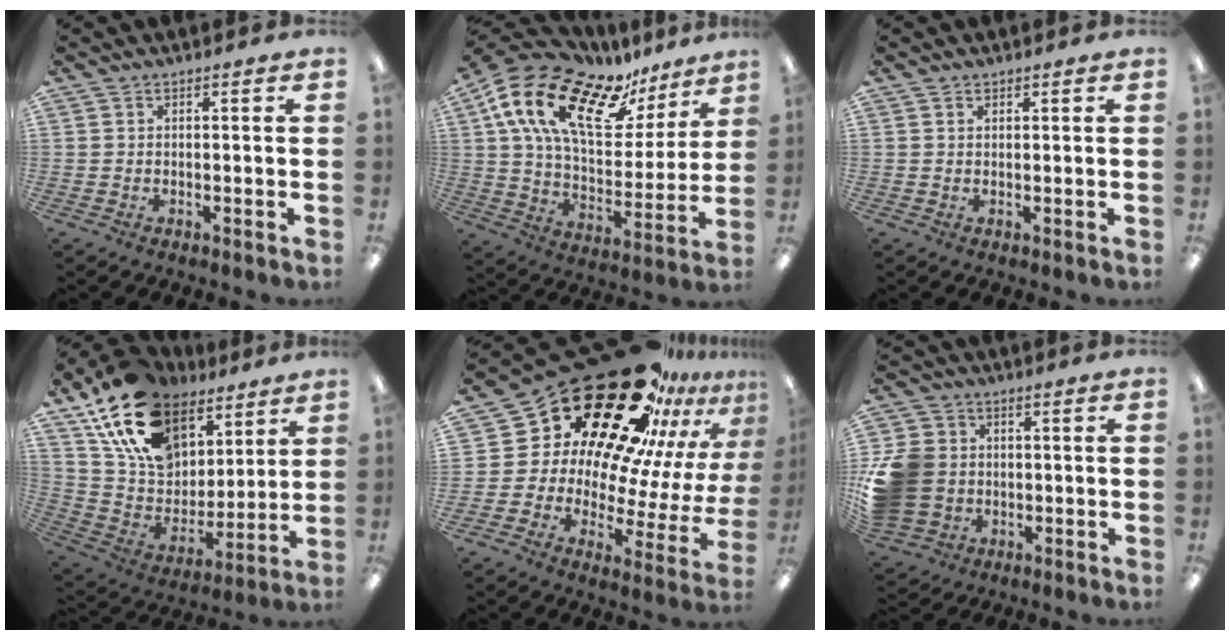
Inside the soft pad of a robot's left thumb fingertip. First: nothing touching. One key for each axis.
{"total": 21.7, "fx": 12.5, "fy": 10.6, "fz": 14.3, "tx": -0.262, "ty": -0.054, "tz": 0.220}
{"total": 0.9, "fx": 0.7, "fy": 0.5, "fz": 0.1, "tx": -0.003, "ty": 0.001, "tz": 0.013}
{"total": 20.6, "fx": 12.9, "fy": 12.6, "fz": 9.9, "tx": -0.190, "ty": -0.060, "tz": 0.241}
{"total": 29.5, "fx": 20.6, "fy": 13.9, "fz": 16.0, "tx": -0.247, "ty": -0.173, "tz": 0.373}
{"total": 13.9, "fx": -0.5, "fy": 12.1, "fz": 6.8, "tx": -0.152, "ty": 0.023, "tz": -0.001}